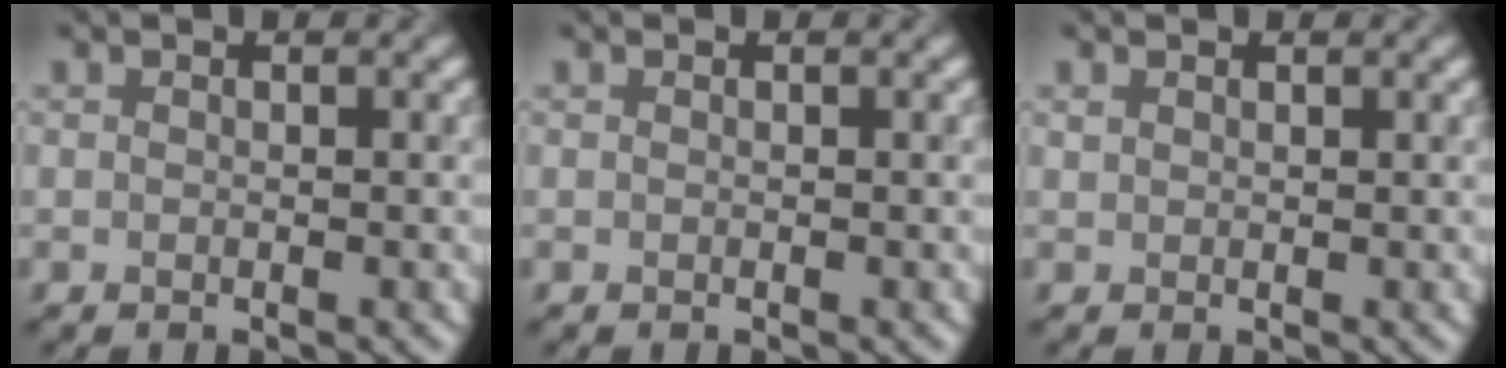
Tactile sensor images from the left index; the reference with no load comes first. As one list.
[{"total": 0.0}, {"total": 0.8, "force": [0.6, 0.5, 0.0], "torque": [0.002, 0.003, 0.006]}]